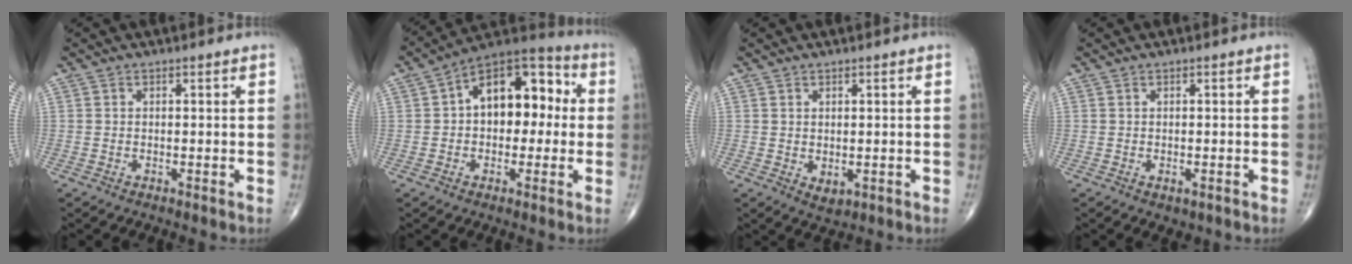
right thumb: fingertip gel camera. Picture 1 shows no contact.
{"total": 15.2, "force": [1.6, 9.3, 11.9], "torque": [-0.135, 0.044, 0.011]}
{"total": 2.2, "force": [-0.1, 1.5, 1.6], "torque": [-0.019, -0.005, 0.008]}
{"total": 1.4, "force": [-0.4, 0.9, 1.0], "torque": [-0.004, 0.002, 0.000]}